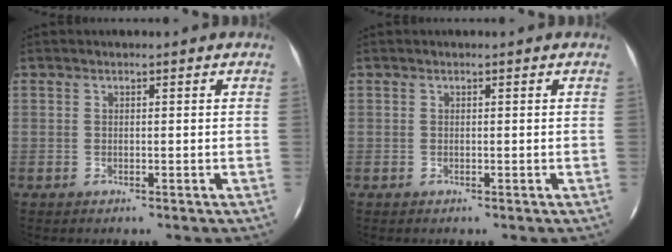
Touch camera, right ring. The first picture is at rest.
{"total": 0.0}